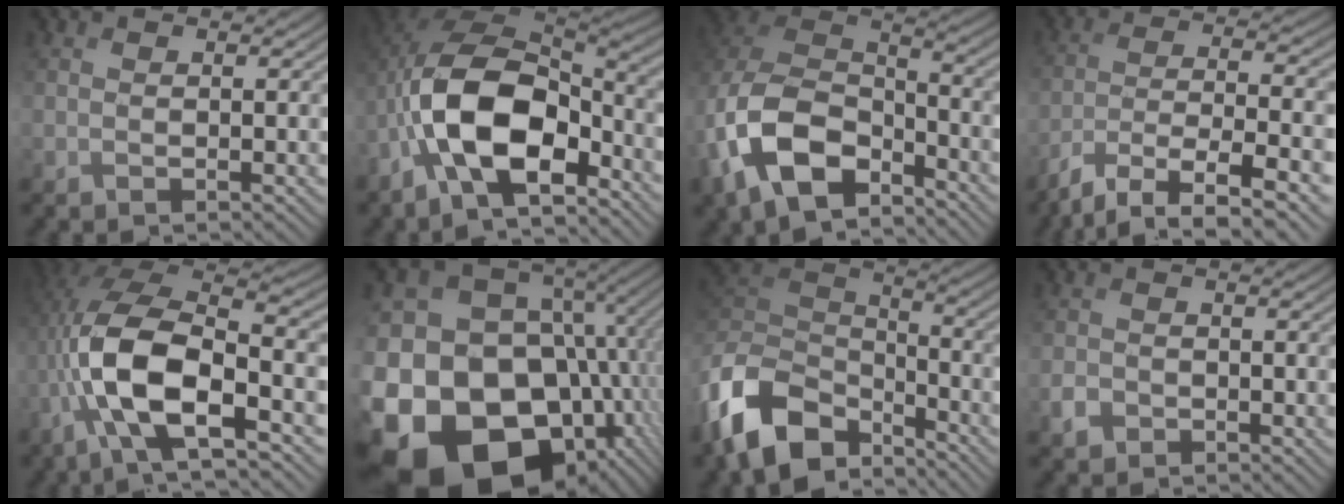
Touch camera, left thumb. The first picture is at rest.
{"total": 14.1, "force": [-5.7, 7.3, 10.7], "torque": [-0.197, -0.012, -0.120]}
{"total": 14.7, "force": [-7.2, 9.1, 9.0], "torque": [-0.216, -0.043, -0.138]}
{"total": 10.1, "force": [-6.8, 2.5, 7.1], "torque": [-0.119, -0.012, -0.121]}
{"total": 13.3, "force": [-4.1, 5.6, 11.4], "torque": [-0.230, -0.003, -0.088]}
{"total": 23.7, "force": [-10.0, 17.2, 13.0], "torque": [-0.283, -0.050, -0.164]}
{"total": 14.4, "force": [-9.3, 8.1, 7.4], "torque": [-0.198, -0.015, -0.188]}
{"total": 2.1, "force": [-1.5, 1.5, 0.2], "torque": [-0.003, -0.006, -0.035]}